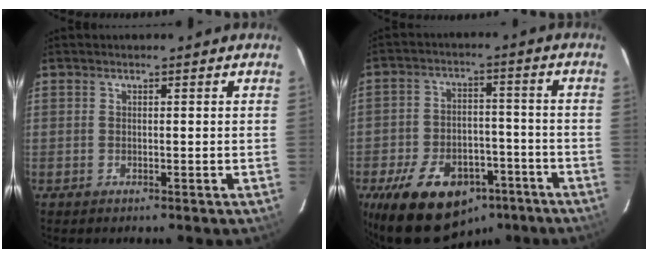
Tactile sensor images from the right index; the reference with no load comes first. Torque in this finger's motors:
{"motor_torque": [1.52, -0.62, 0.59, 0.12]}